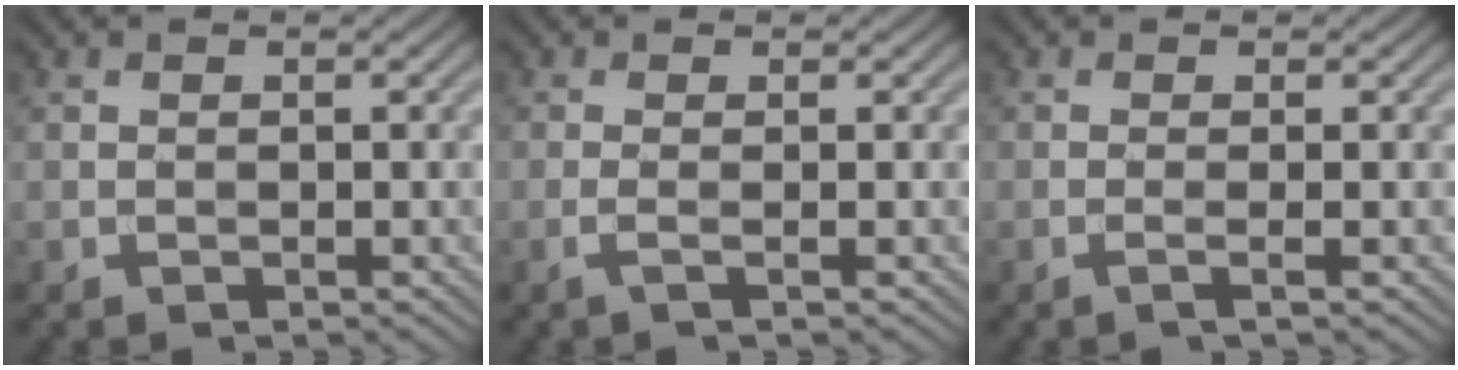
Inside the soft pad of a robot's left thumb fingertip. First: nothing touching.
{"total": 1.4, "force": [-0.4, 0.2, 1.4], "torque": [-0.029, 0.002, -0.014]}
{"total": 1.4, "force": [-0.3, 0.1, 1.4], "torque": [-0.025, 0.002, -0.015]}